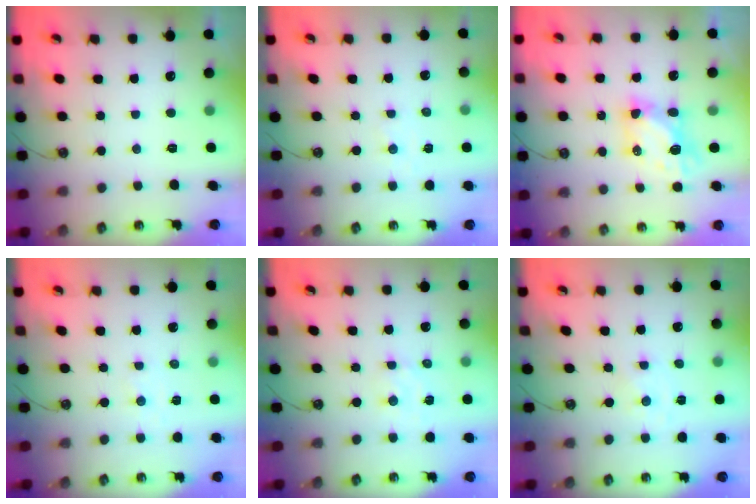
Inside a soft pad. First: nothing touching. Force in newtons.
{"total": 1.1, "press": 1.0, "slide": 0.2}
{"total": 6.0, "press": 6.0, "slide": 0.1}
{"total": 1.1, "press": 1.0, "slide": 0.2}
{"total": 2.4, "press": 2.3, "slide": 0.6}
{"total": 0.0}